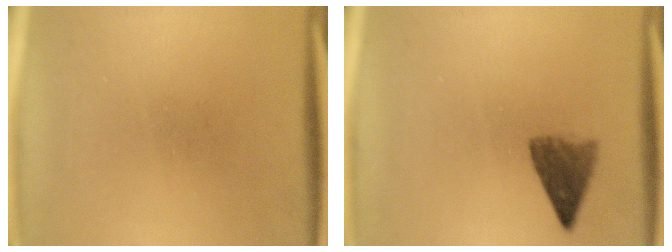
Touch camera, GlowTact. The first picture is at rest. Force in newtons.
{"total": 4.2}